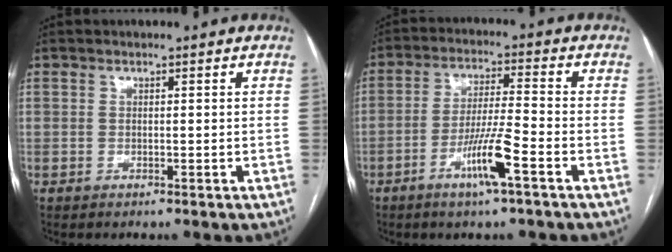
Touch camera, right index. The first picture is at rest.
{"total": 8.0, "force": [-3.9, -0.2, 7.0], "torque": [-0.134, -0.003, -0.073]}